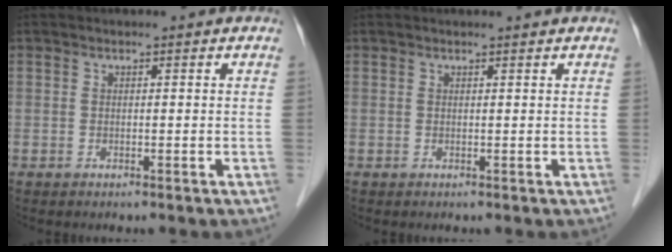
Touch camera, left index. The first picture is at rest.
{"total": 1.3, "force": [1.3, -0.2, 0.3], "torque": [-0.009, 0.003, 0.020]}